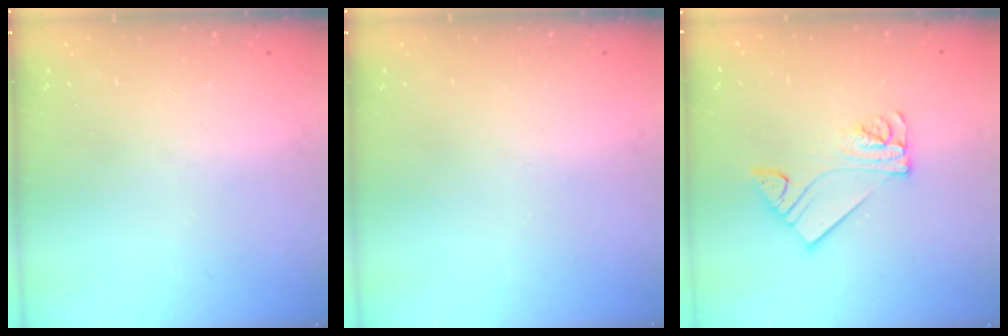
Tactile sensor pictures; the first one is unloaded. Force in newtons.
{"total": 0.0}
{"total": 9.7, "press": 9.7, "slide": 0.9}